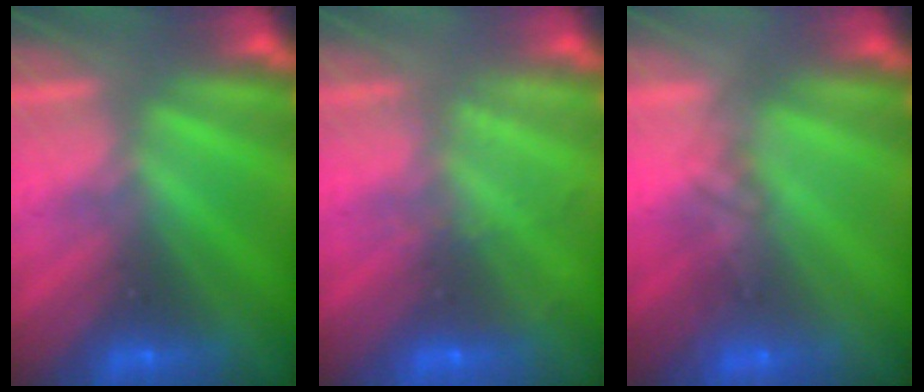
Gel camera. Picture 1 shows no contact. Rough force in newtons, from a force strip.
{"total": 1.8}
{"total": 1.7}